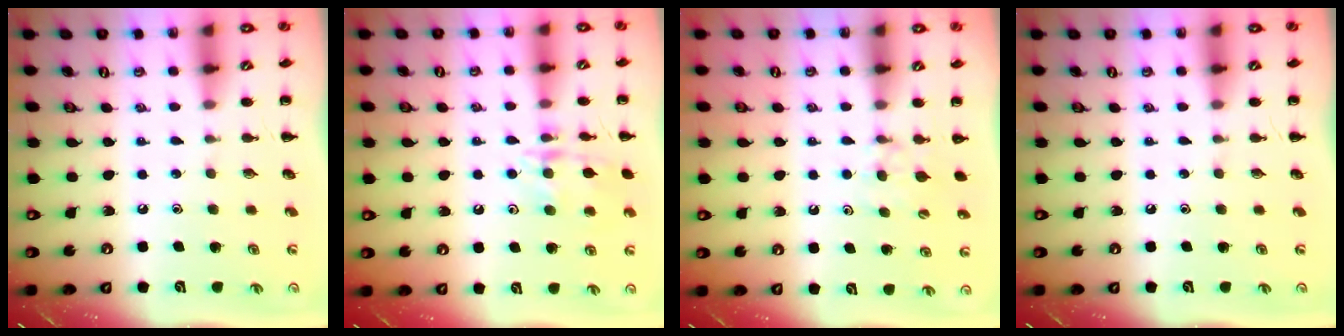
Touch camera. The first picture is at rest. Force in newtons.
{"total": 13.3, "press": 13.3, "slide": 0.8}
{"total": 5.8, "press": 5.5, "slide": 1.8}
{"total": 0.0}